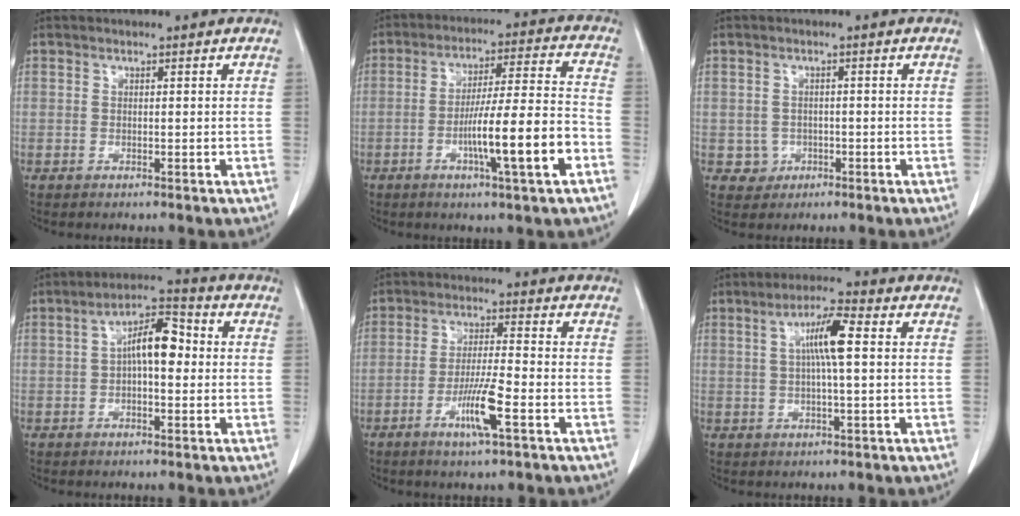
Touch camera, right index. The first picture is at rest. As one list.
[{"total": 13.1, "force": [-4.7, 0.0, 12.2], "torque": [-0.203, 0.003, -0.075]}, {"total": 2.6, "force": [-0.7, 2.5, 0.0], "torque": [0.005, 0.010, -0.004]}, {"total": 7.6, "force": [0.5, 2.7, 7.0], "torque": [-0.127, 0.028, 0.003]}, {"total": 7.2, "force": [-3.2, 0.0, 6.5], "torque": [-0.124, -0.010, -0.059]}, {"total": 6.5, "force": [1.2, 0.3, 6.3], "torque": [-0.115, 0.009, 0.019]}]